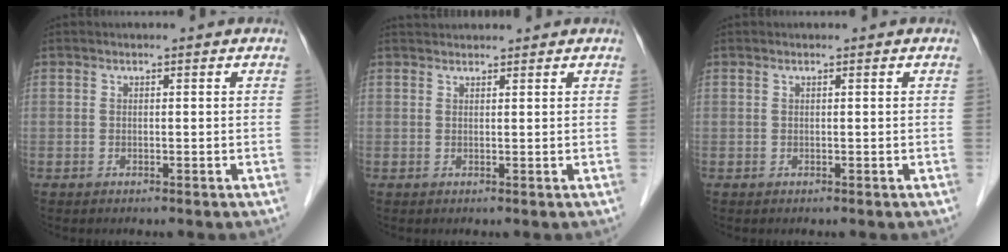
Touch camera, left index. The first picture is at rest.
{"total": 3.1, "force": [3.0, 0.4, 0.5], "torque": [-0.006, 0.032, 0.049]}
{"total": 0.0}